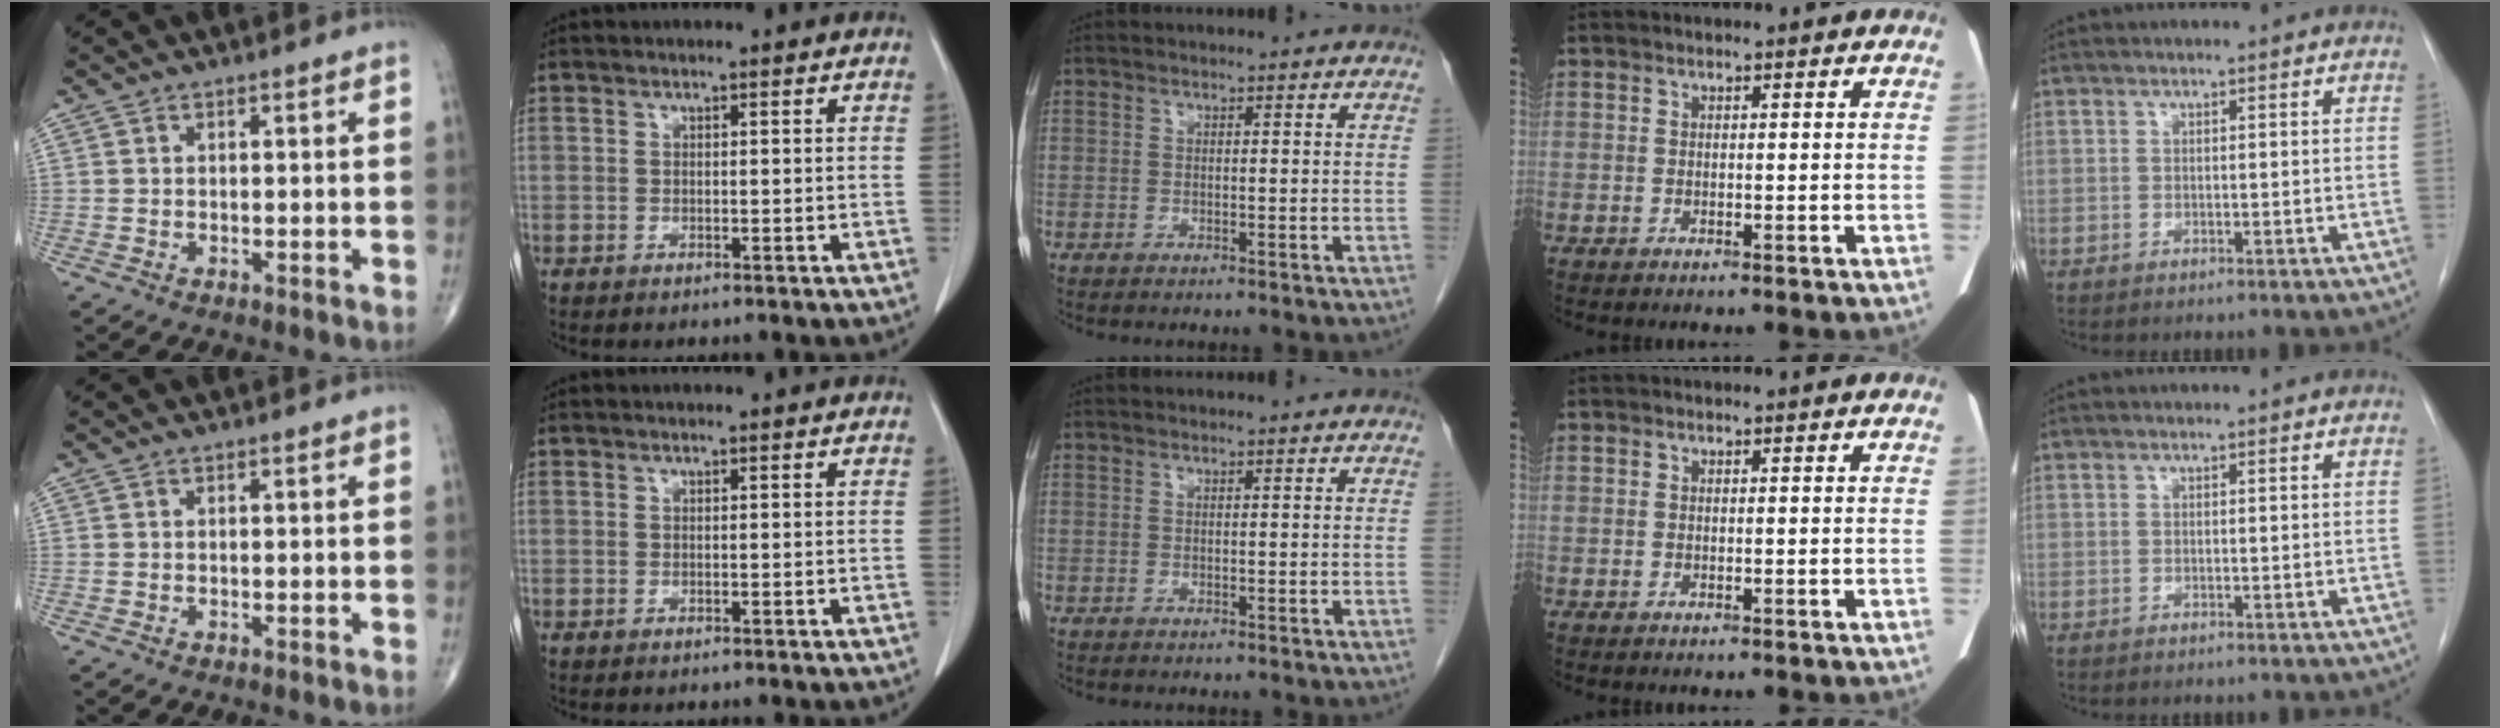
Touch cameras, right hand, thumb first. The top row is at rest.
{}